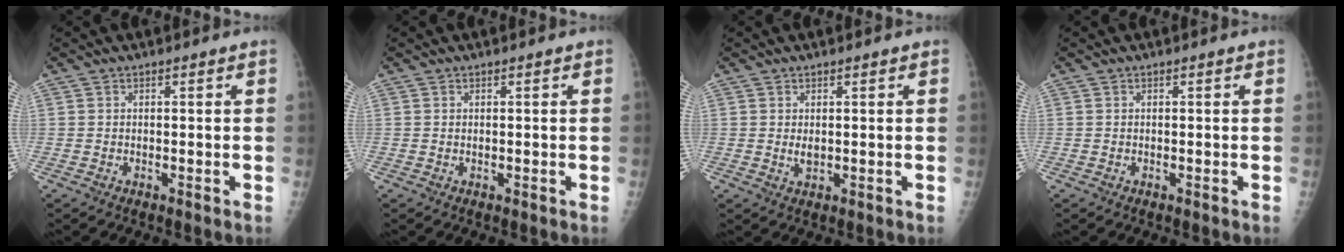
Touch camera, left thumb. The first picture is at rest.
{"total": 0.0}
{"total": 1.7, "force": [0.4, 1.0, 1.3], "torque": [-0.018, -0.005, 0.009]}
{"total": 0.0}